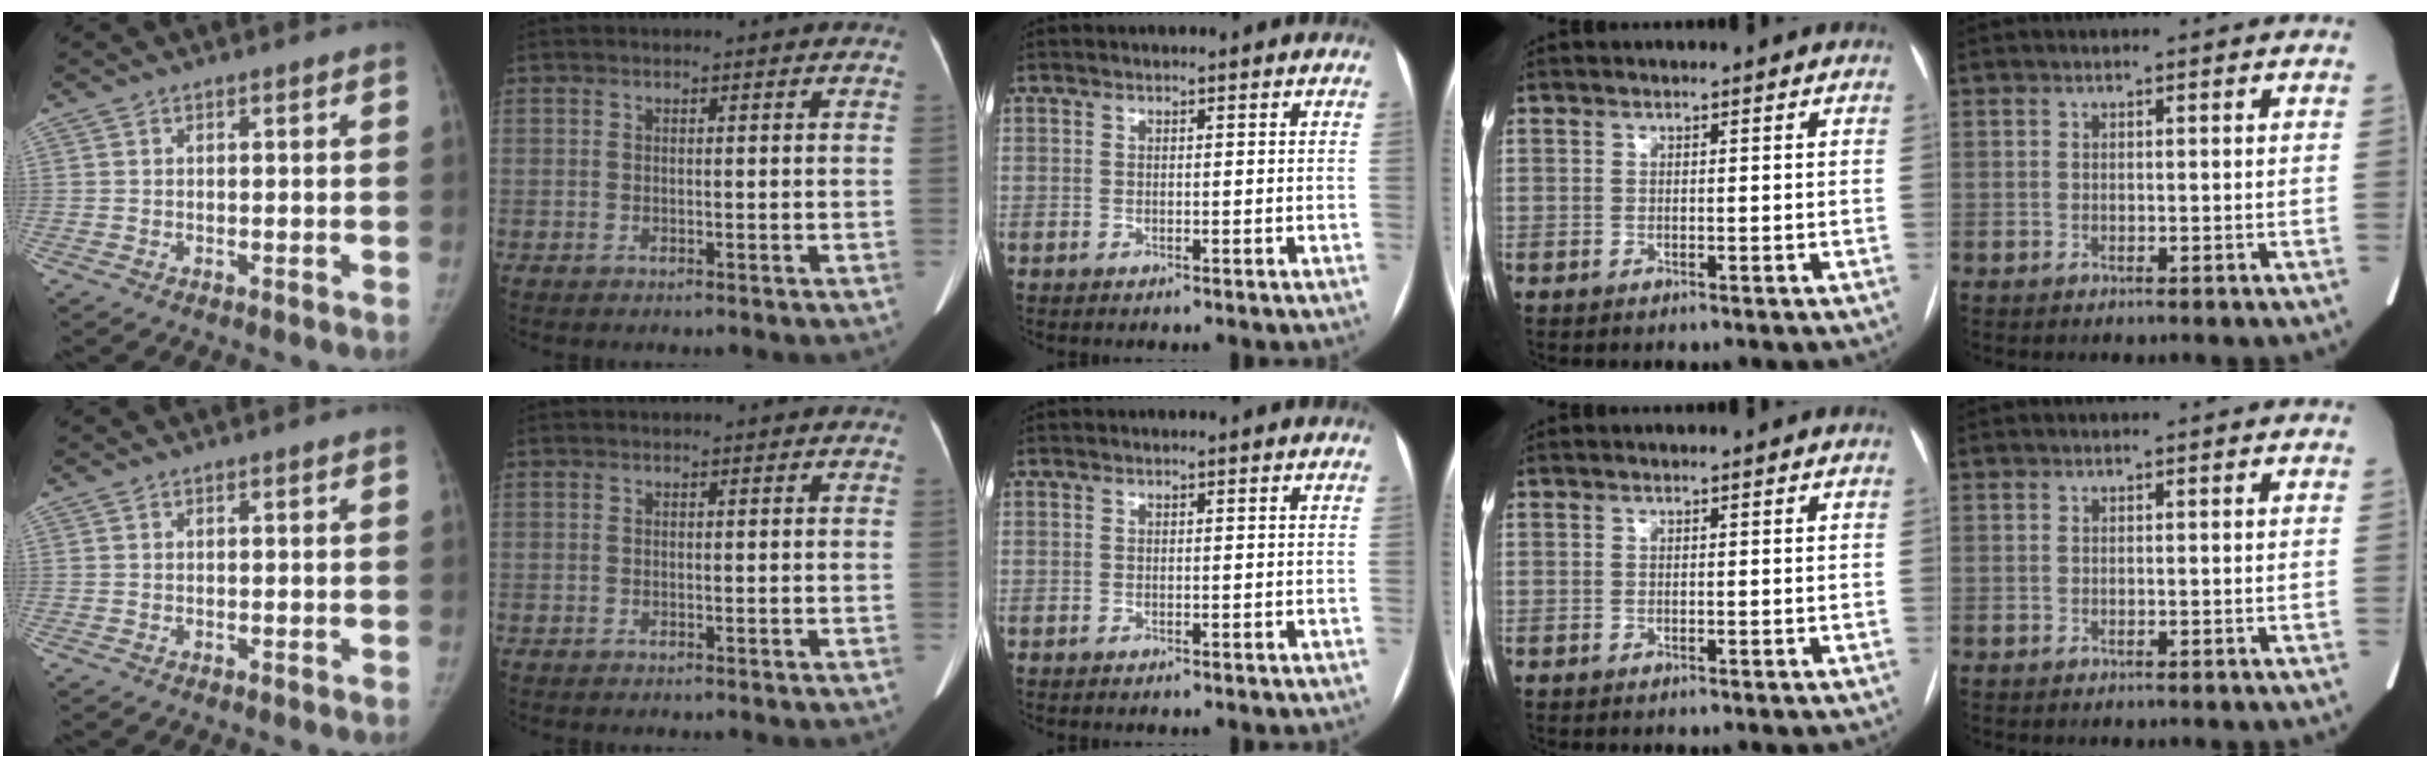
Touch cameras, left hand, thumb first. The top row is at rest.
{}